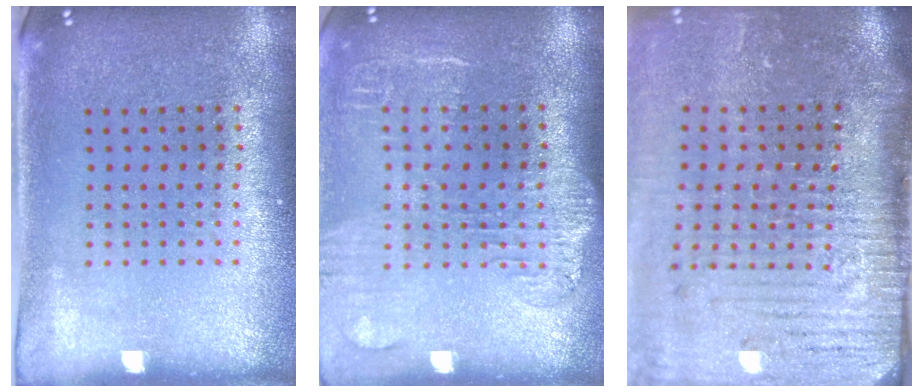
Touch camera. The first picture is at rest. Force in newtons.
{"total": 1.9, "press": 1.6, "slide": 1.0}
{"total": 5.3, "press": 4.3, "slide": 3.1}